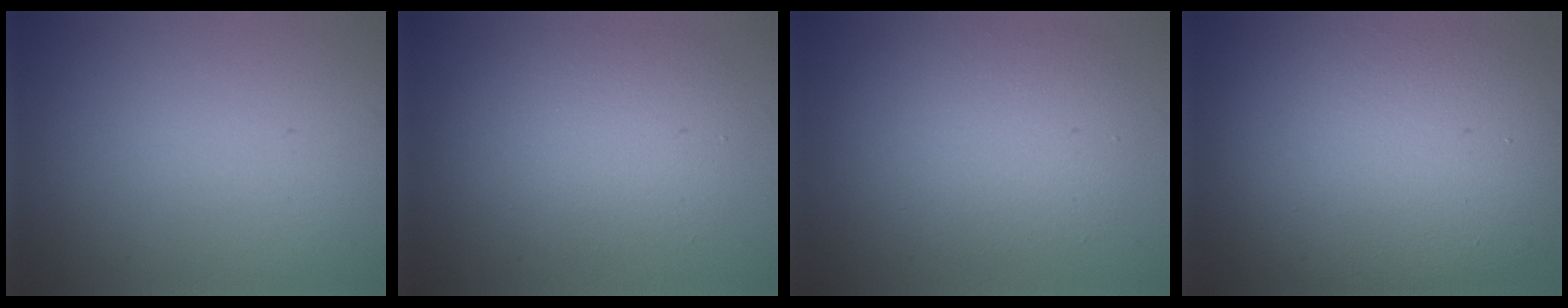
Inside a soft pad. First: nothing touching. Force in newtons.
{"total": 5.2, "press": 5.2, "slide": 0.1}
{"total": 5.7, "press": 5.7, "slide": 0.2}
{"total": 15.5, "press": 15.4, "slide": 1.2}